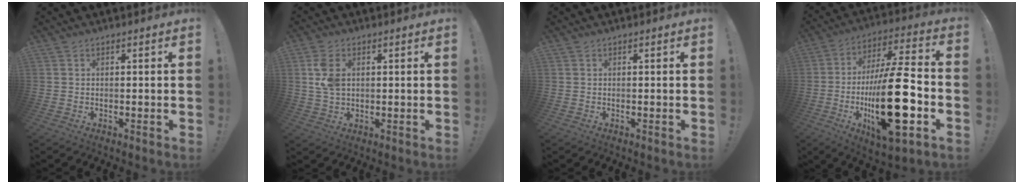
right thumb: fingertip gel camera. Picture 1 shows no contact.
{"total": 6.5, "force": [1.7, 4.1, 4.7], "torque": [-0.091, -0.001, 0.030]}
{"total": 0.0}
{"total": 26.9, "force": [-5.8, 8.3, 24.9], "torque": [-0.449, 0.015, -0.094]}